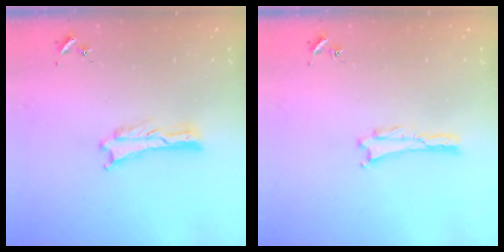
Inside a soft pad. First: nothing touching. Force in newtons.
{"total": 0.0}